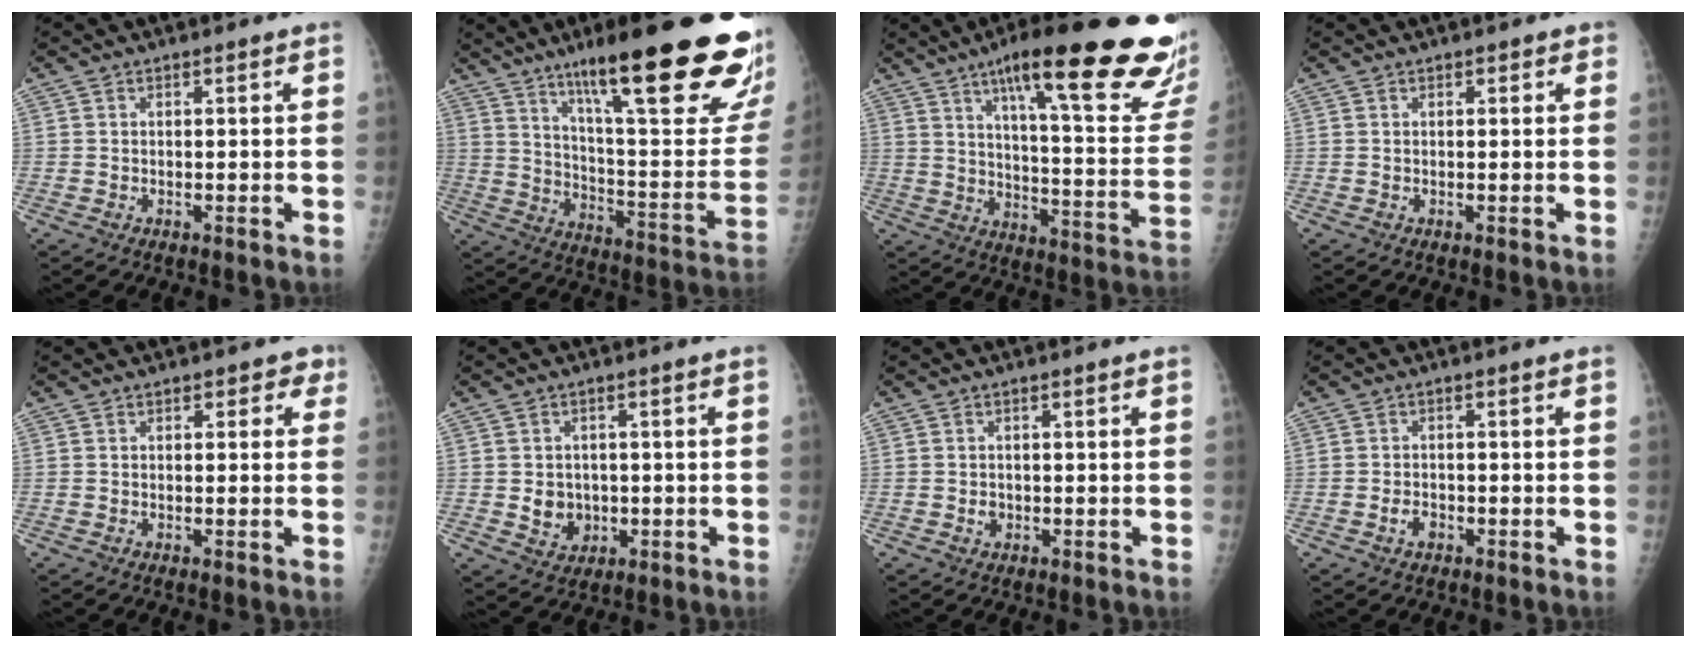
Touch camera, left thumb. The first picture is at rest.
{"total": 32.4, "force": [19.3, 5.6, 25.3], "torque": [-0.284, -0.059, 0.294]}
{"total": 30.8, "force": [18.8, 5.6, 23.7], "torque": [-0.269, -0.060, 0.267]}
{"total": 1.0, "force": [0.6, 0.6, 0.6], "torque": [0.004, 0.000, 0.002]}
{"total": 2.5, "force": [1.2, 1.8, 1.4], "torque": [0.015, 0.001, 0.007]}
{"total": 4.9, "force": [-0.5, 4.3, 2.4], "torque": [-0.015, 0.002, 0.003]}
{"total": 1.2, "force": [-0.2, 1.0, 0.5], "torque": [-0.004, 0.002, -0.001]}
{"total": 2.1, "force": [-1.0, 1.4, 1.2], "torque": [-0.018, 0.008, -0.016]}